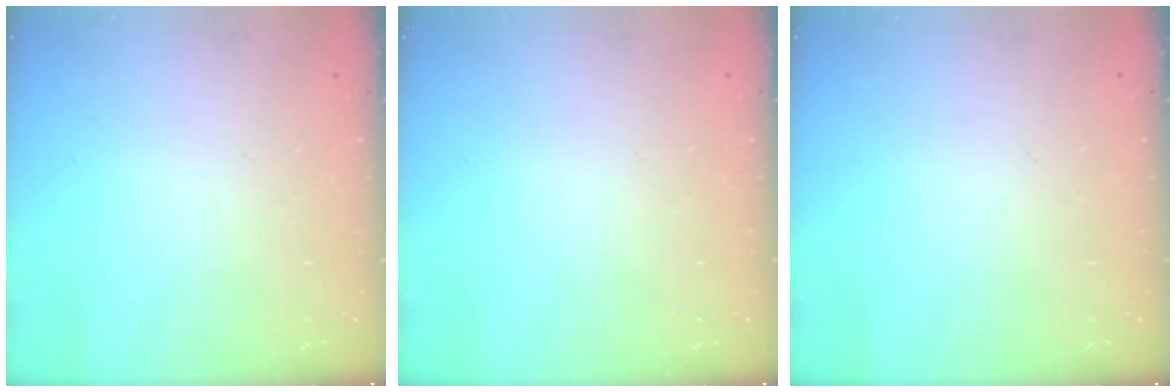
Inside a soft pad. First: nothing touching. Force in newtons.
{"total": 0.0}
{"total": 0.0}